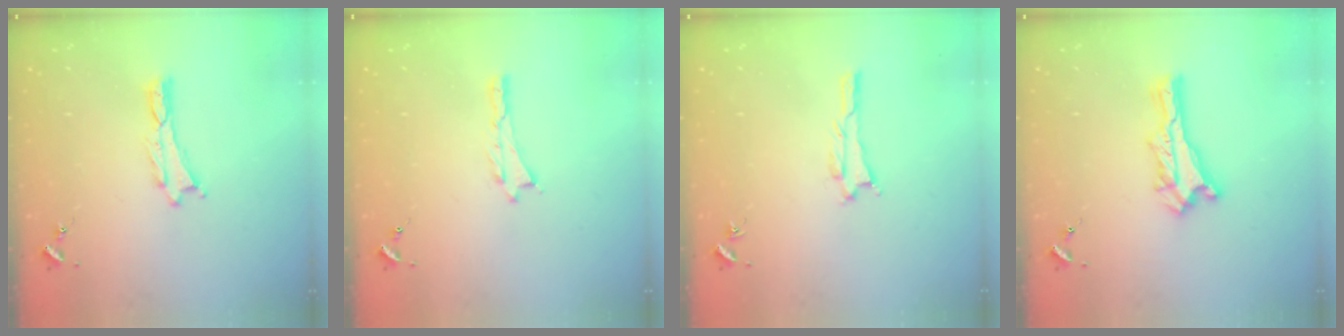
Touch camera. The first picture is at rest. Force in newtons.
{"total": 0.0}
{"total": 1.1, "press": 1.1, "slide": 0.1}
{"total": 0.6, "press": 0.5, "slide": 0.2}